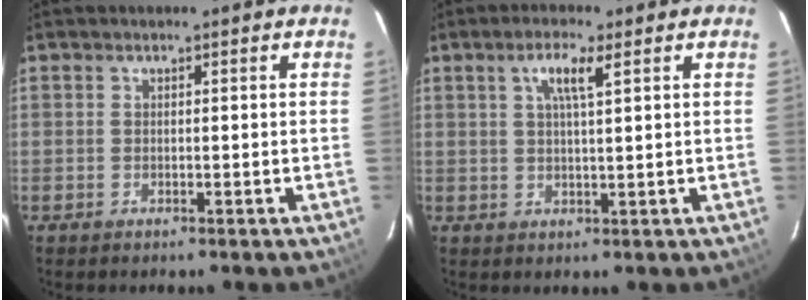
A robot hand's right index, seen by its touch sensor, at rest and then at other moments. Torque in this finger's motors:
{"motor_torque": [-0.14, 0.04, 0.00, 0.05]}